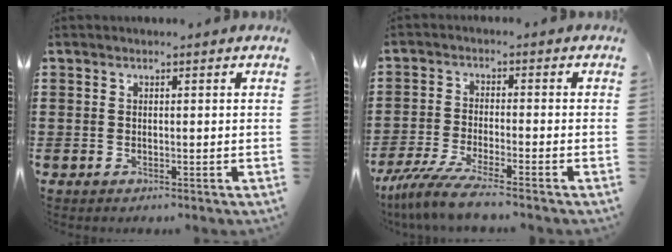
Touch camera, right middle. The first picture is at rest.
{"total": 5.8, "force": [-4.9, -0.3, 3.1], "torque": [-0.078, -0.025, -0.098]}